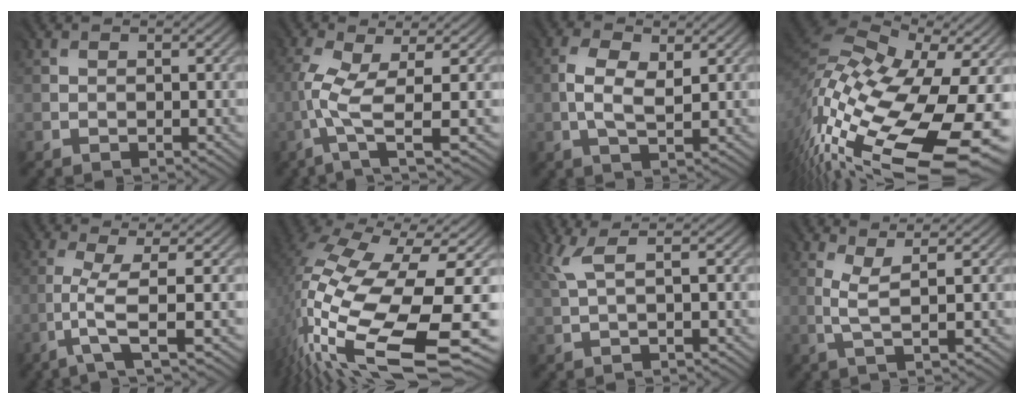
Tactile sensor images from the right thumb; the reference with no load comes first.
{"total": 5.8, "force": [-1.1, 1.2, 5.6], "torque": [-0.122, 0.006, -0.024]}
{"total": 4.0, "force": [0.3, 2.0, 3.5], "torque": [-0.087, 0.000, 0.009]}
{"total": 16.8, "force": [-6.7, 8.7, 12.8], "torque": [-0.271, -0.023, -0.098]}
{"total": 4.2, "force": [-1.6, 0.1, 3.9], "torque": [-0.075, 0.005, -0.038]}
{"total": 16.9, "force": [-3.4, 6.3, 15.3], "torque": [-0.342, -0.036, -0.037]}
{"total": 2.9, "force": [1.2, 0.0, 2.6], "torque": [-0.053, 0.010, 0.028]}
{"total": 2.2, "force": [0.6, -0.3, 2.1], "torque": [-0.049, 0.001, 0.016]}